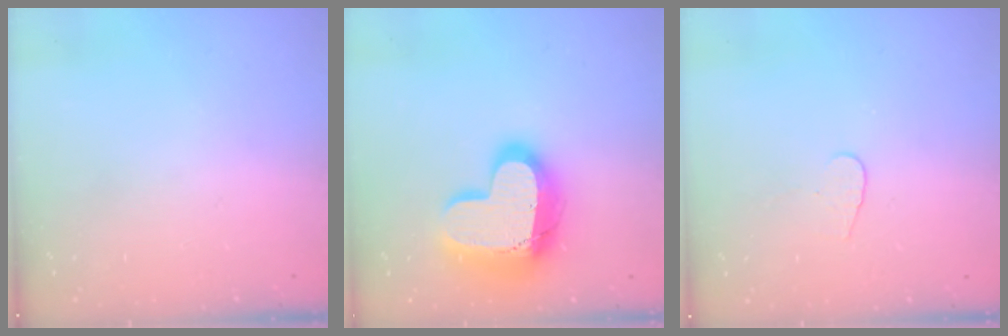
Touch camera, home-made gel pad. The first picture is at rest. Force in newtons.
{"total": 23.1, "press": 23.0, "slide": 1.7}
{"total": 4.0, "press": 4.0, "slide": 0.4}